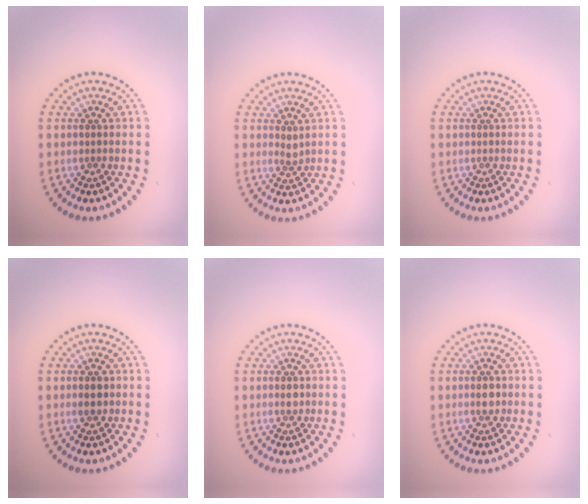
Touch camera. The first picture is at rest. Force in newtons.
{"total": 0.9, "press": 0.6, "slide": 0.7}
{"total": 0.0}
{"total": 1.7, "press": 1.7, "slide": 0.1}
{"total": 0.9, "press": 0.8, "slide": 0.3}
{"total": 1.6, "press": 1.6, "slide": 0.2}